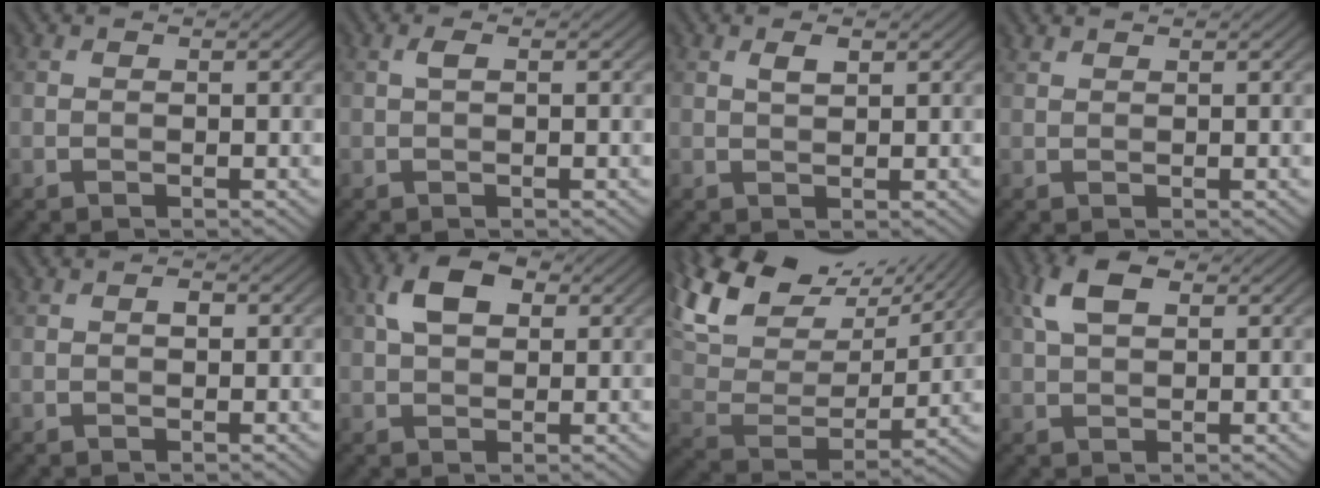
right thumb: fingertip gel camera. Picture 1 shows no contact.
{"total": 0.9, "force": [0.2, 0.2, 0.9], "torque": [-0.021, 0.005, 0.005]}
{"total": 1.6, "force": [0.8, 0.6, 1.2], "torque": [-0.026, 0.001, 0.018]}
{"total": 1.0, "force": [0.9, 0.1, 0.3], "torque": [-0.012, 0.005, 0.023]}
{"total": 0.8, "force": [0.1, 0.5, 0.6], "torque": [-0.009, 0.002, 0.000]}
{"total": 5.6, "force": [1.9, 3.4, 4.1], "torque": [-0.080, 0.009, 0.027]}
{"total": 17.0, "force": [12.0, 7.6, 9.3], "torque": [-0.233, 0.036, 0.195]}
{"total": 5.4, "force": [2.2, 2.8, 4.0], "torque": [-0.093, 0.010, 0.037]}